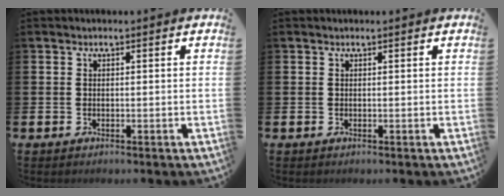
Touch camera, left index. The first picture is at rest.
{"total": 0.0}